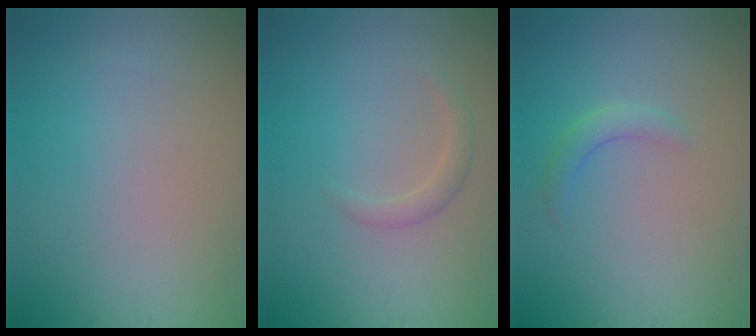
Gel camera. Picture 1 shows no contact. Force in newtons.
{"total": 1.4, "press": 1.4, "slide": 0.1}
{"total": 1.6, "press": 1.6, "slide": 0.1}